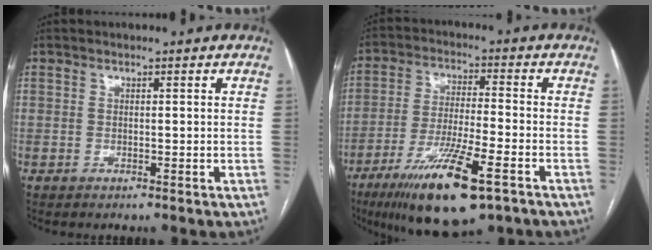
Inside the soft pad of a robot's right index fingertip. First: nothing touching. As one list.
[{"total": 15.2, "force": [-8.6, 2.3, 12.3], "torque": [-0.231, -0.034, -0.146]}]